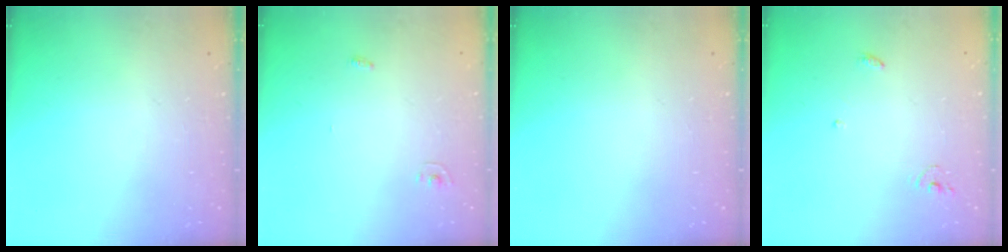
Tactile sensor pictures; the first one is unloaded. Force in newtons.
{"total": 2.4, "press": 2.4, "slide": 0.2}
{"total": 0.0}
{"total": 3.8, "press": 3.8, "slide": 0.4}